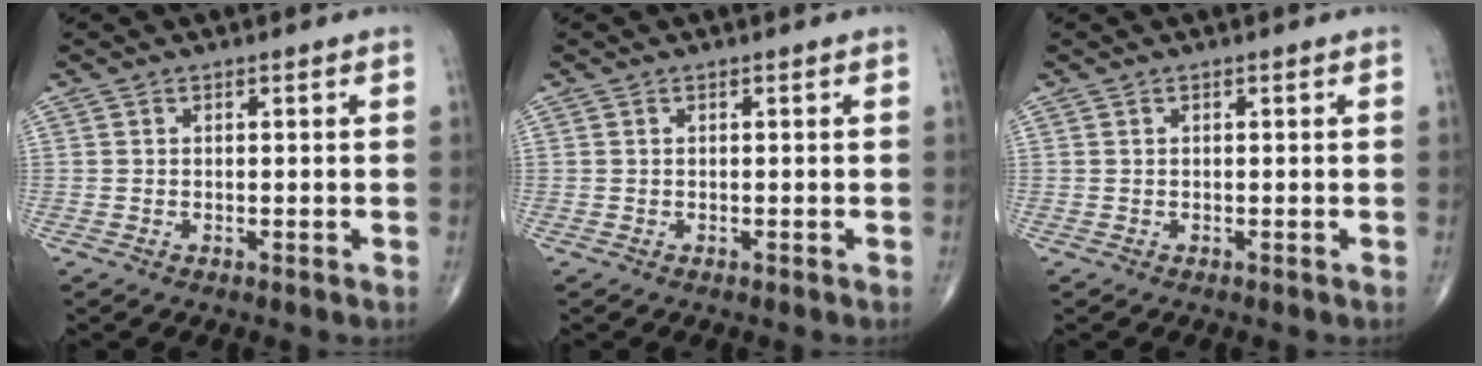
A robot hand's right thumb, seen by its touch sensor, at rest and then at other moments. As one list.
[{"total": 0.0}, {"total": 0.0}]